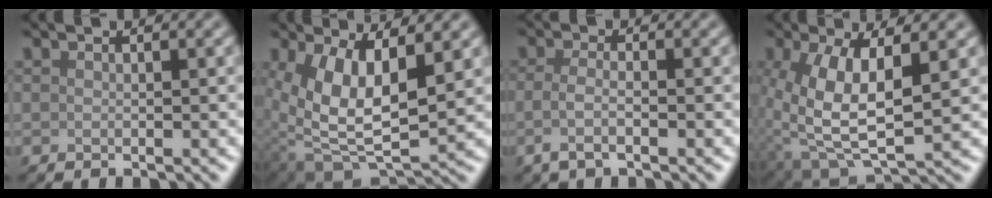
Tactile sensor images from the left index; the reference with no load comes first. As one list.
[{"total": 9.0, "force": [1.6, 4.7, 7.5], "torque": [-0.153, -0.020, 0.039]}, {"total": 2.2, "force": [-0.7, 0.7, 1.9], "torque": [-0.041, -0.007, -0.020]}, {"total": 7.7, "force": [0.6, 3.3, 6.9], "torque": [-0.155, -0.008, 0.013]}]